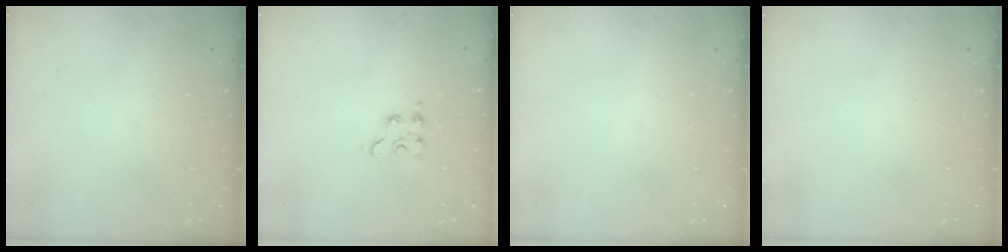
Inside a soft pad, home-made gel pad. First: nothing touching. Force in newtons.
{"total": 4.8, "press": 4.8, "slide": 0.3}
{"total": 0.0}
{"total": 0.0}